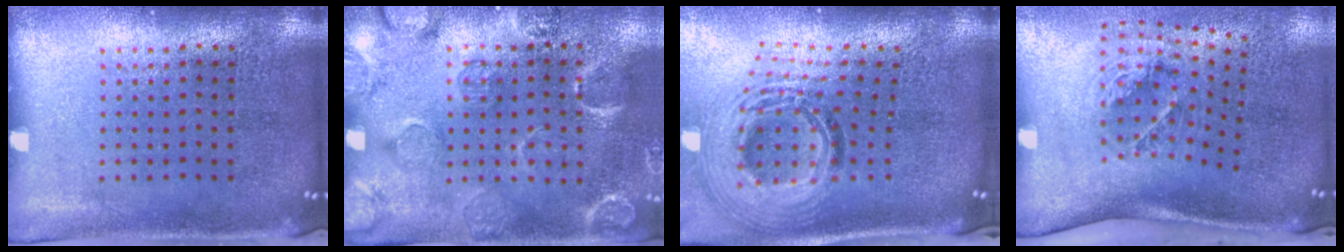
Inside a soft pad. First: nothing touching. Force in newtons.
{"total": 2.6, "press": 1.9, "slide": 1.8}
{"total": 2.2, "press": 1.6, "slide": 1.4}
{"total": 2.0, "press": 1.3, "slide": 1.5}